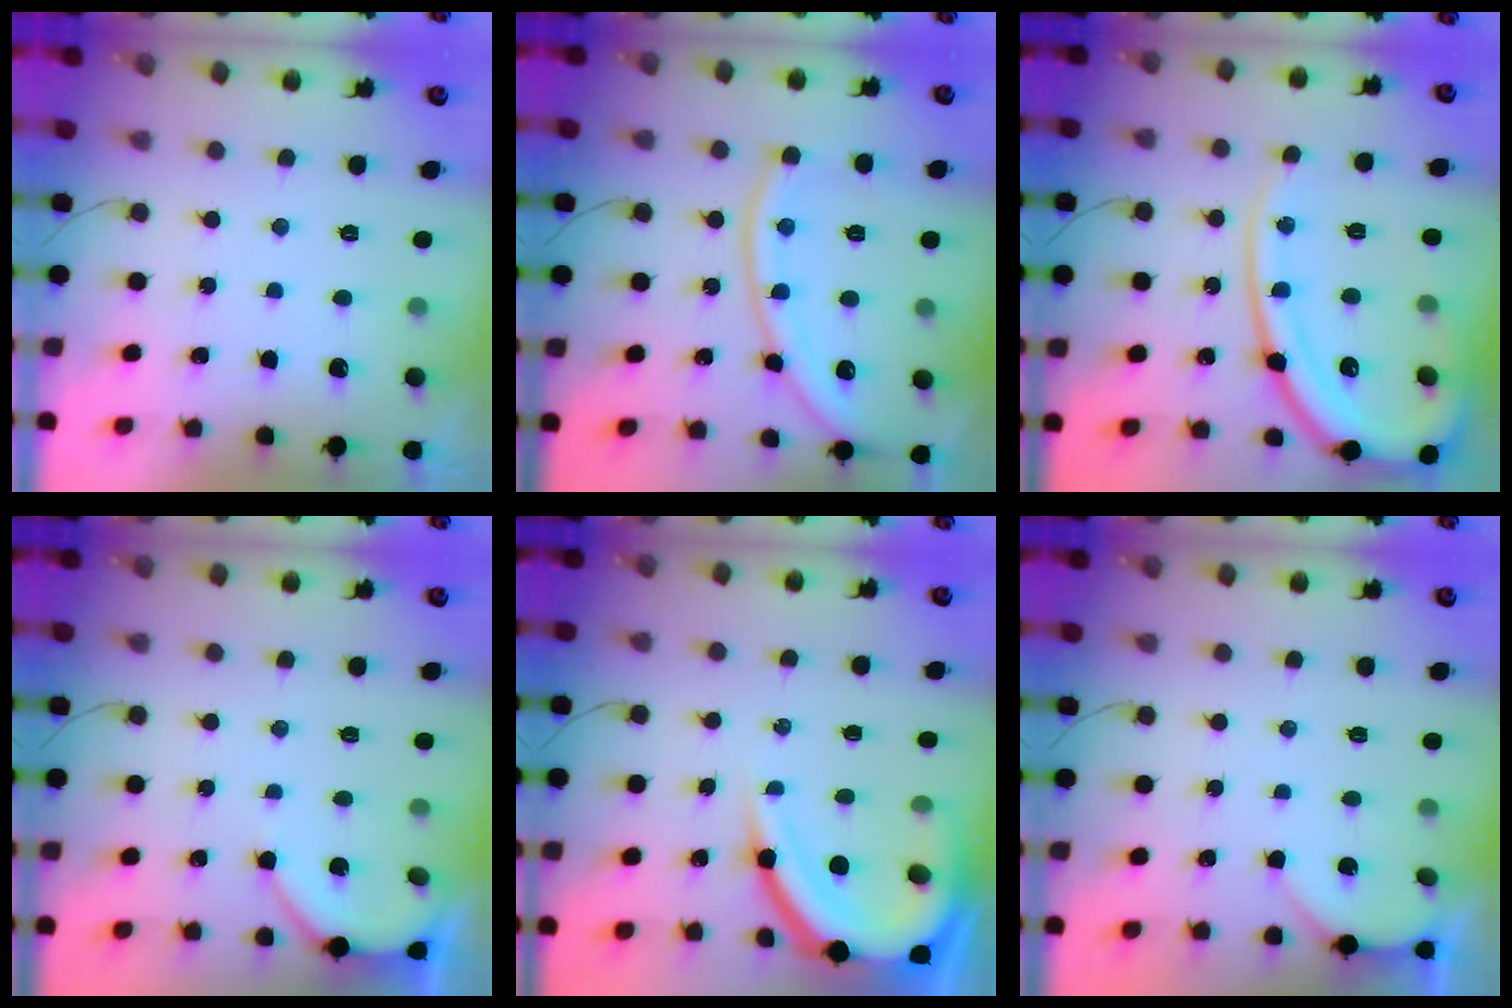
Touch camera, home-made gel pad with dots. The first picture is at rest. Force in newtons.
{"total": 12.8, "press": 12.7, "slide": 1.4}
{"total": 21.3, "press": 21.1, "slide": 2.2}
{"total": 3.4, "press": 3.4, "slide": 0.4}
{"total": 15.9, "press": 15.8, "slide": 1.5}
{"total": 1.9, "press": 1.9, "slide": 0.3}